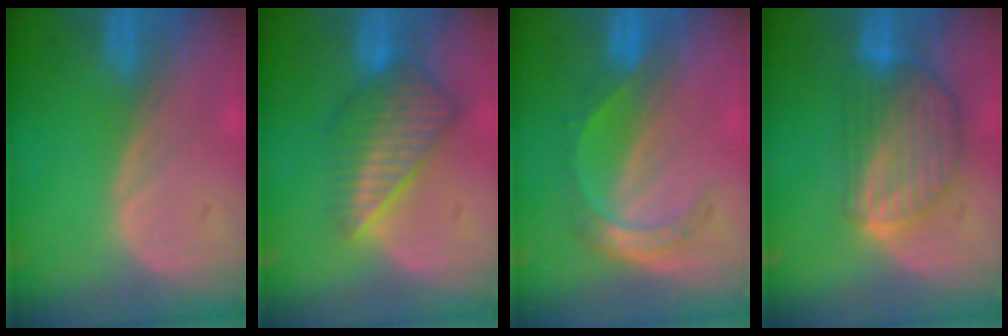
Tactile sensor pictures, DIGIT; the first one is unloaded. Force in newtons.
{"total": 8.1, "press": 7.2, "slide": 3.8}
{"total": 5.4, "press": 4.7, "slide": 2.6}
{"total": 9.0, "press": 7.8, "slide": 4.6}